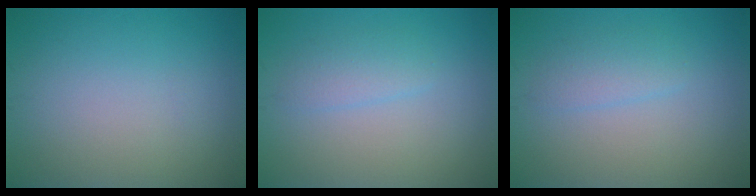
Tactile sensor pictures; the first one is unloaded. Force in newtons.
{"total": 1.8, "press": 1.8, "slide": 0.0}
{"total": 1.8, "press": 1.8, "slide": 0.0}